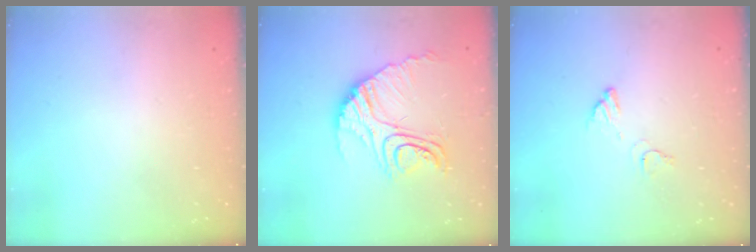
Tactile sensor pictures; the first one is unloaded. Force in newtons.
{"total": 16.4, "press": 16.4, "slide": 1.5}
{"total": 4.7, "press": 4.6, "slide": 0.3}